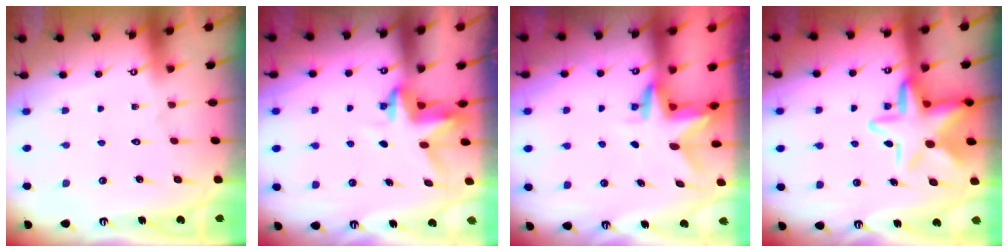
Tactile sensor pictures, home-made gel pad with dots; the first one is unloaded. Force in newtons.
{"total": 3.8, "press": 3.8, "slide": 0.3}
{"total": 3.0, "press": 2.9, "slide": 0.2}
{"total": 13.2, "press": 13.0, "slide": 2.5}